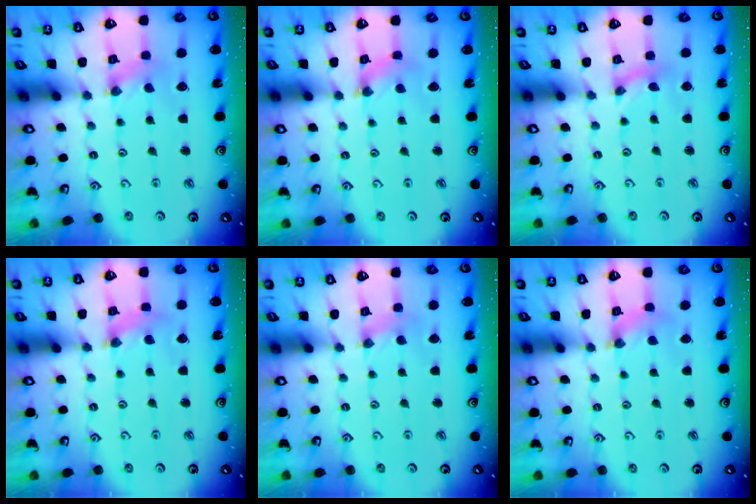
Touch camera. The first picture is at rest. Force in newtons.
{"total": 2.0, "press": 2.0, "slide": 0.3}
{"total": 0.0}
{"total": 1.8, "press": 1.8, "slide": 0.2}
{"total": 1.4, "press": 1.3, "slide": 0.2}
{"total": 2.4, "press": 2.4, "slide": 0.2}